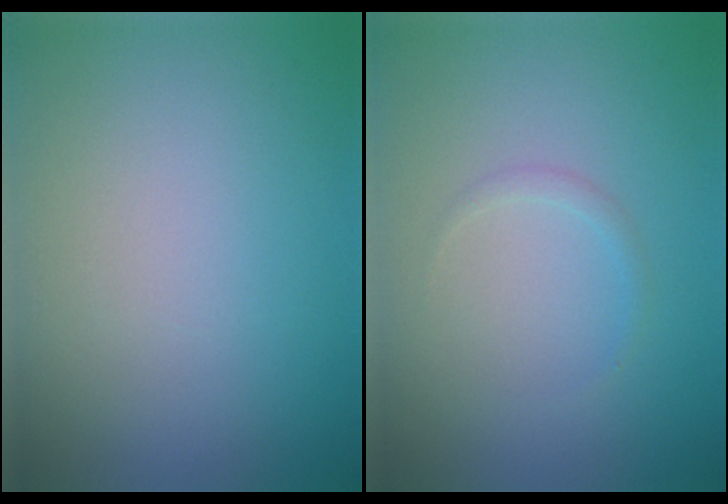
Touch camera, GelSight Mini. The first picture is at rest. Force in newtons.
{"total": 0.8, "press": 0.8, "slide": 0.1}